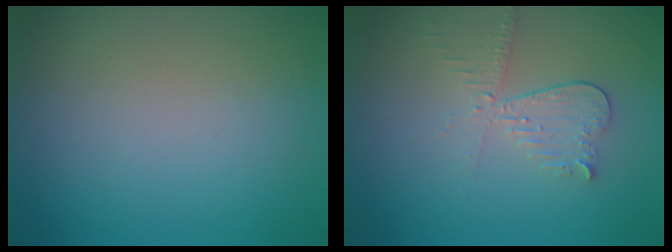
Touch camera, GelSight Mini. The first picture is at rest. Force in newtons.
{"total": 3.0, "press": 2.7, "slide": 1.4}